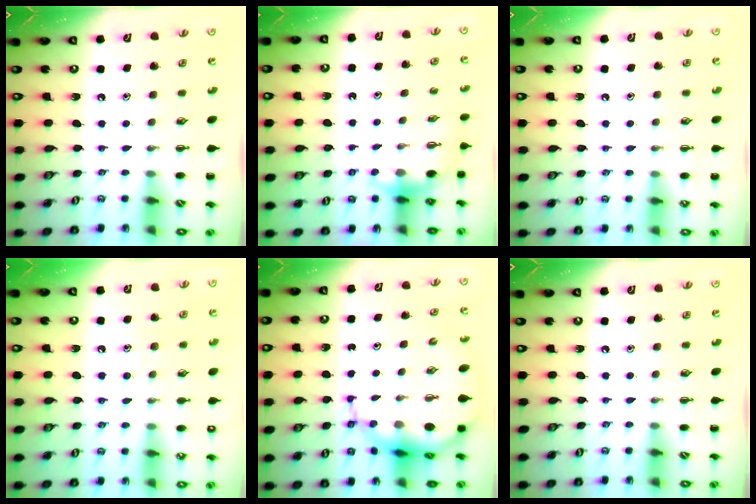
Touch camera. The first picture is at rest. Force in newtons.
{"total": 3.9, "press": 3.9, "slide": 0.2}
{"total": 3.2, "press": 3.1, "slide": 1.1}
{"total": 8.1, "press": 7.9, "slide": 1.5}
{"total": 9.7, "press": 9.3, "slide": 2.9}
{"total": 0.0}